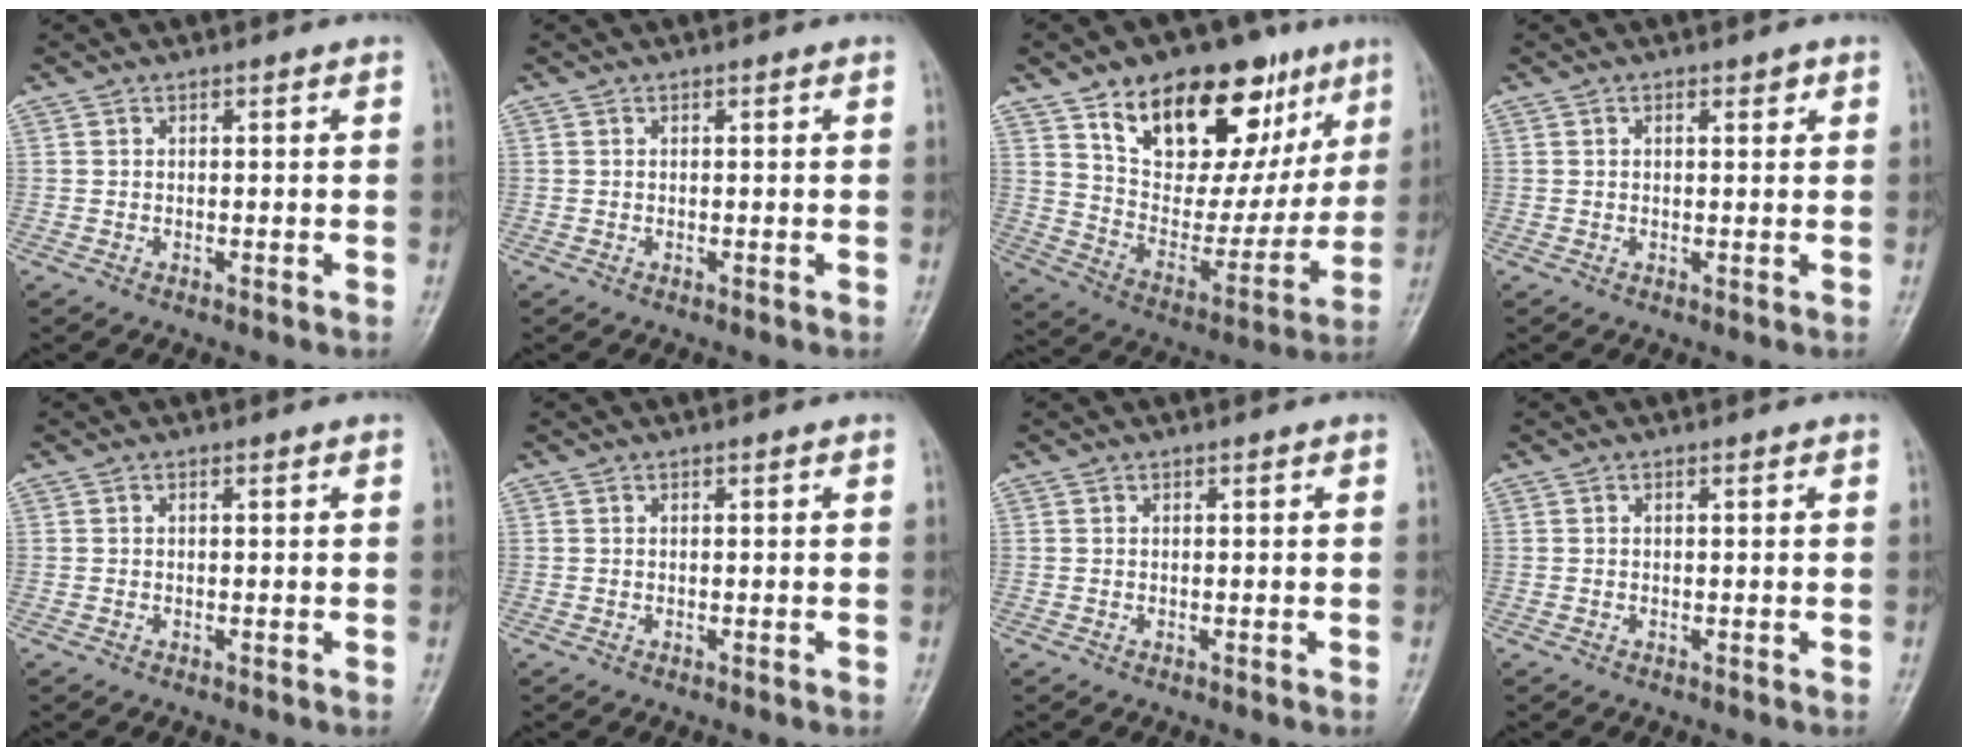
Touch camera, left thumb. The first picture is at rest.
{"total": 0.0}
{"total": 25.4, "force": [13.5, 13.6, 16.8], "torque": [-0.199, -0.027, 0.223]}
{"total": 1.9, "force": [0.9, 0.9, 1.4], "torque": [-0.012, 0.000, 0.010]}
{"total": 0.0}
{"total": 0.0}
{"total": 0.0}
{"total": 0.0}